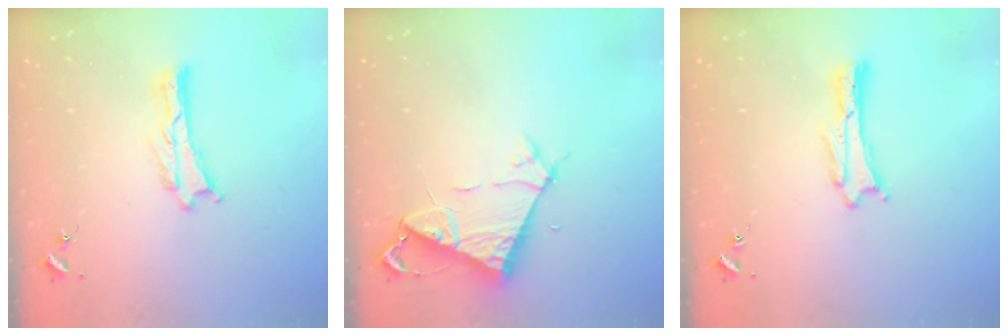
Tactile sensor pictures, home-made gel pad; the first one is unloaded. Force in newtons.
{"total": 6.6, "press": 6.5, "slide": 0.7}
{"total": 1.1, "press": 1.1, "slide": 0.0}